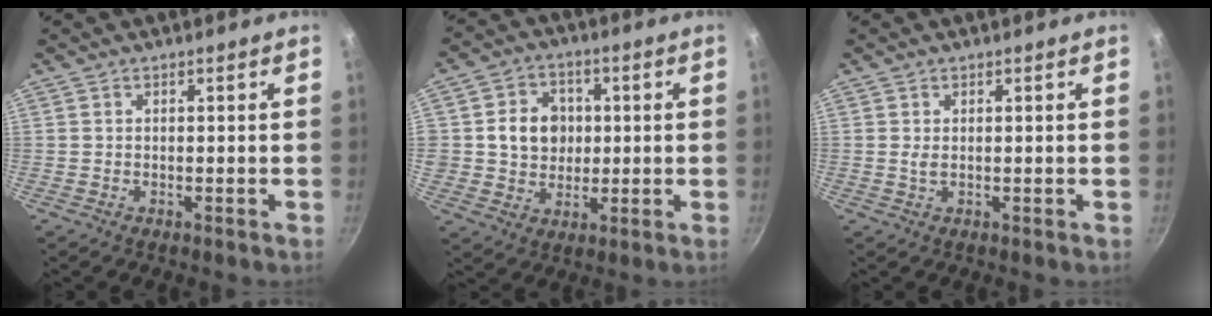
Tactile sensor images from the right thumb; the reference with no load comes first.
{"total": 9.6, "force": [1.0, 8.5, 4.4], "torque": [-0.036, 0.002, 0.014]}
{"total": 1.1, "force": [0.3, 0.4, 1.0], "torque": [-0.020, -0.004, 0.004]}